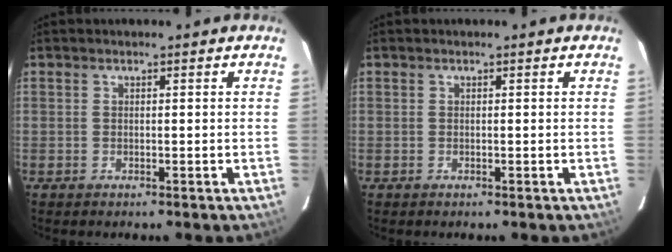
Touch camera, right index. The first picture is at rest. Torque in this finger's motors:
{"motor_torque": [-0.01, -0.01, 0.02, 0.01]}